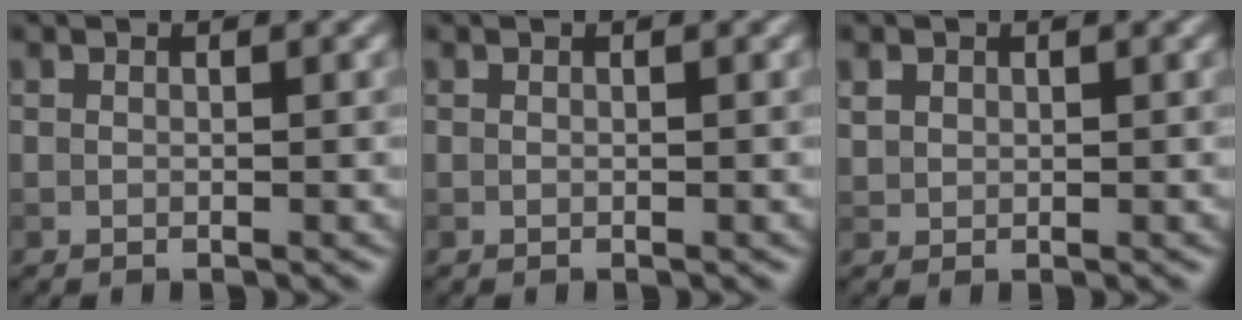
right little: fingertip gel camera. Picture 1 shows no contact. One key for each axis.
{"total": 0.0}
{"total": 1.1, "fx": 0.6, "fy": 0.9, "fz": 0.4, "tx": -0.006, "ty": 0.001, "tz": 0.013}